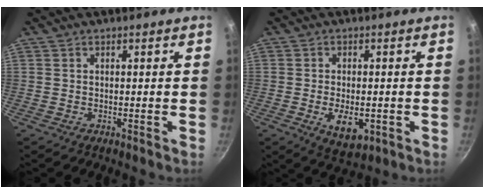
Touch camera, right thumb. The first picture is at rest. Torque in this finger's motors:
{"motor_torque": [-0.58, 0.09, -0.05, 0.02, 0.03]}